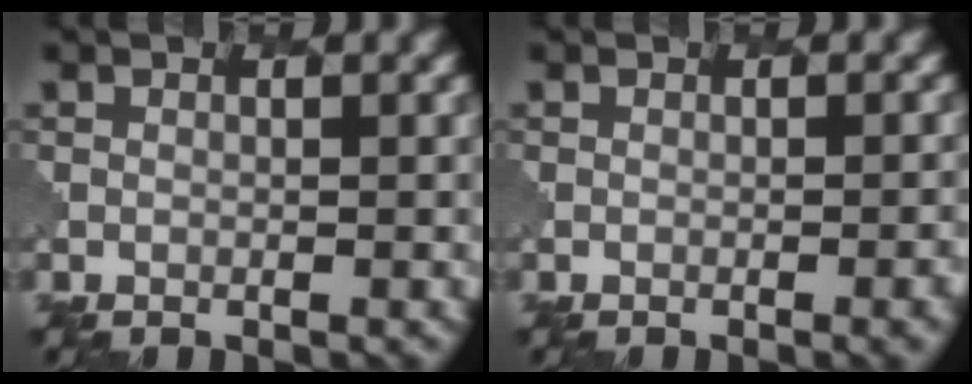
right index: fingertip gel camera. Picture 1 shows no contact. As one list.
[{"total": 2.7, "force": [-1.3, 0.9, 2.1], "torque": [-0.005, 0.009, -0.011]}]